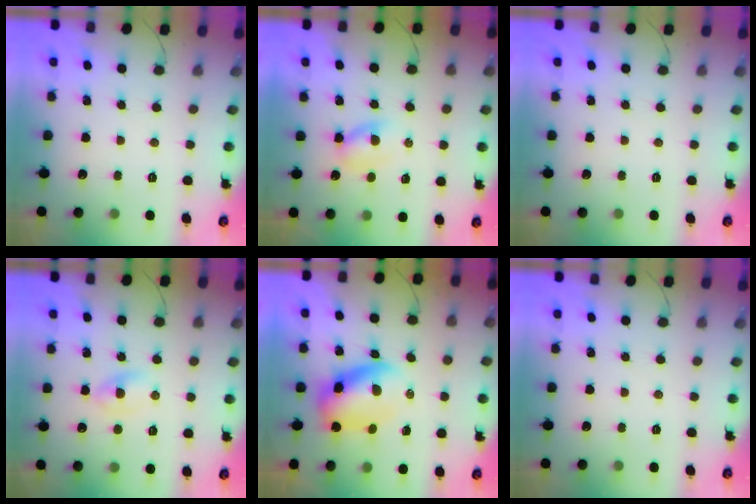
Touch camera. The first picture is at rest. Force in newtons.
{"total": 2.7, "press": 2.5, "slide": 1.1}
{"total": 0.0}
{"total": 1.9, "press": 1.7, "slide": 0.8}
{"total": 6.6, "press": 6.3, "slide": 1.9}
{"total": 0.0}